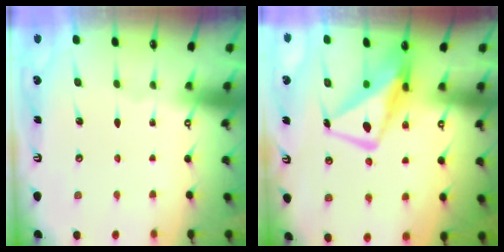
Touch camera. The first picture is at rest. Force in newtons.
{"total": 11.9, "press": 11.8, "slide": 1.3}